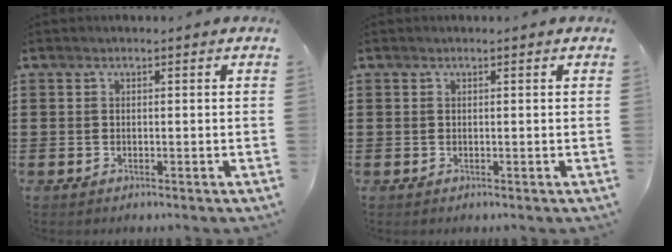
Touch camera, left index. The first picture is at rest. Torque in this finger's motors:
{"motor_torque": [-0.02, -0.05, -0.01, 0.01]}